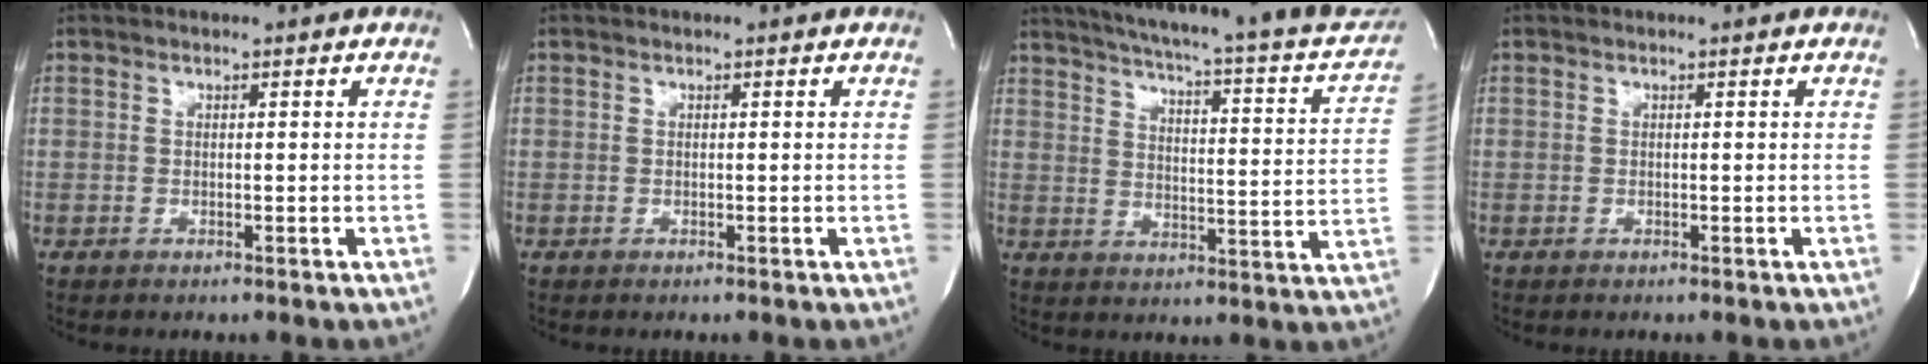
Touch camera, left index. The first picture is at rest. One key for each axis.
{"total": 0.0}
{"total": 27.0, "fx": 23.4, "fy": 3.4, "fz": 13.0, "tx": -0.197, "ty": -0.051, "tz": 0.281}
{"total": 0.0}